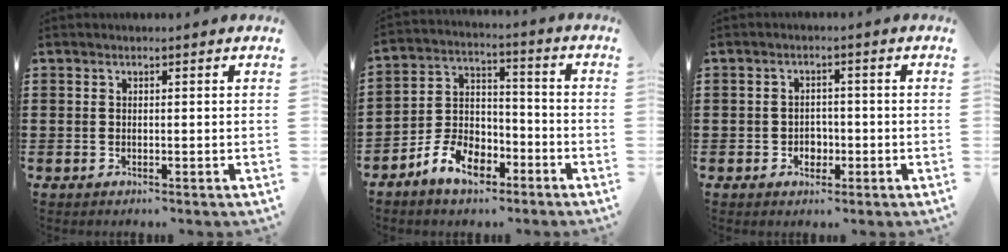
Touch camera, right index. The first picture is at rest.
{"total": 8.1, "force": [-5.0, 5.0, 4.0], "torque": [-0.092, 0.021, -0.097]}
{"total": 2.2, "force": [-0.9, 1.8, 1.0], "torque": [-0.026, -0.001, -0.018]}